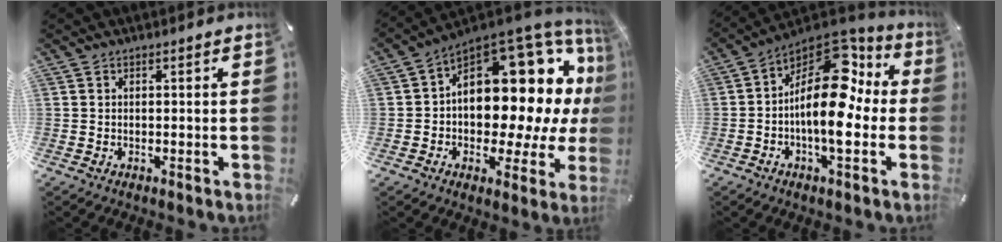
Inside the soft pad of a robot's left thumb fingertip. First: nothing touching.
{"total": 19.3, "force": [5.6, 12.2, 13.9], "torque": [-0.161, -0.077, 0.098]}
{"total": 17.4, "force": [0.9, 8.7, 15.0], "torque": [-0.257, -0.030, 0.016]}